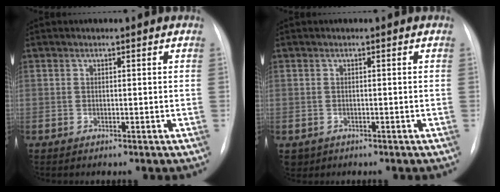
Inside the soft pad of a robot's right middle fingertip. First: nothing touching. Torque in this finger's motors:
{"motor_torque": [-0.20, 0.10, -0.03, -0.01]}